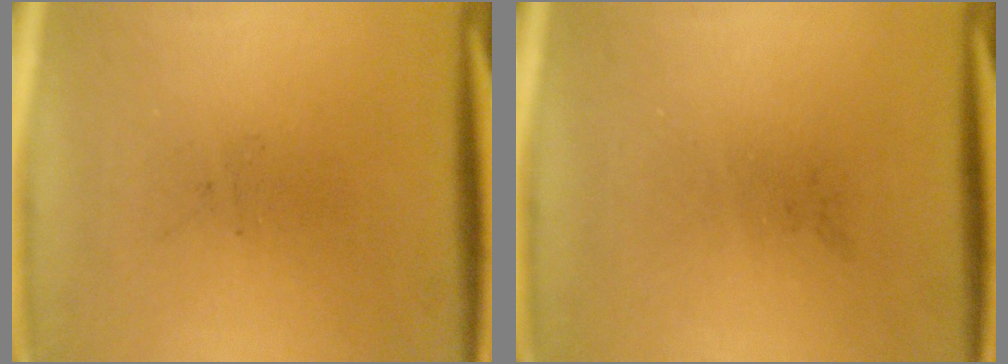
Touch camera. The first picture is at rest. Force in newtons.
{"total": 0.0}